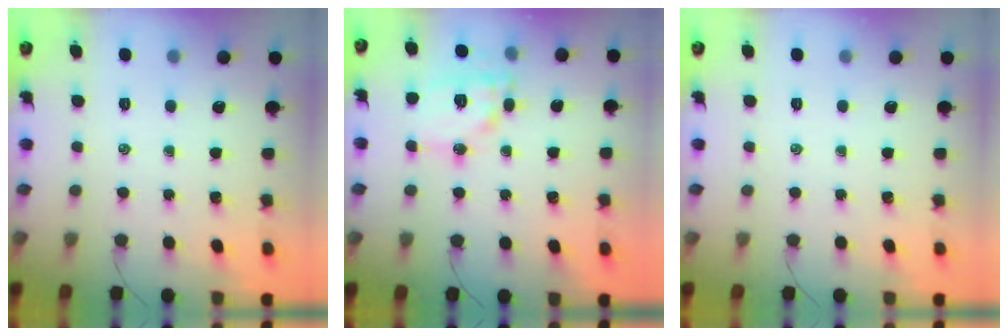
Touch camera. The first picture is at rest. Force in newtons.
{"total": 13.4, "press": 13.4, "slide": 0.9}
{"total": 0.0}